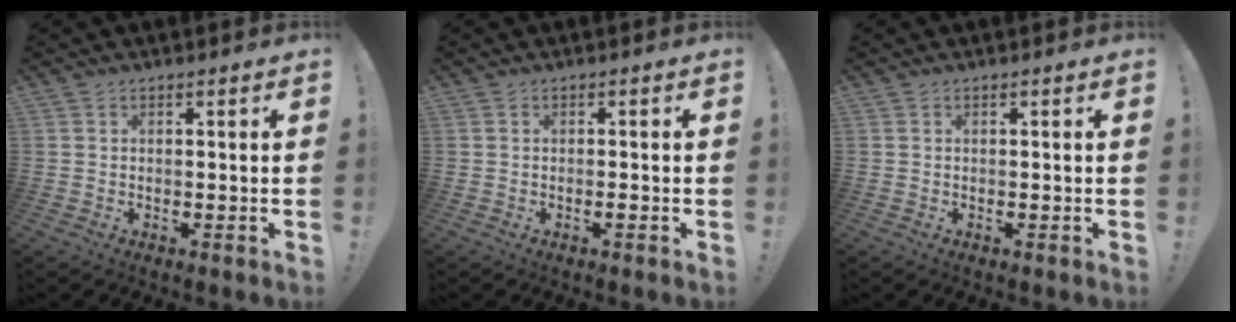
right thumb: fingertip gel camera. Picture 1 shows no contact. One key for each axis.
{"total": 1.0, "fx": -0.8, "fy": -0.1, "fz": 0.6, "tx": -0.016, "ty": 0.002, "tz": -0.011}
{"total": 0.0}